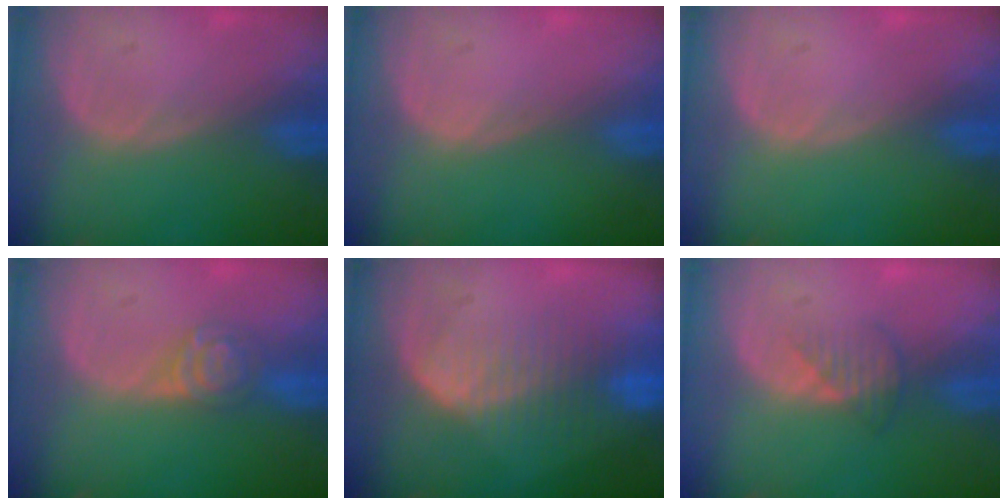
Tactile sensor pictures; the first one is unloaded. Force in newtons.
{"total": 0.0}
{"total": 0.0}
{"total": 4.3, "press": 3.9, "slide": 1.9}
{"total": 8.5, "press": 7.4, "slide": 4.3}
{"total": 2.5, "press": 2.5, "slide": 0.3}